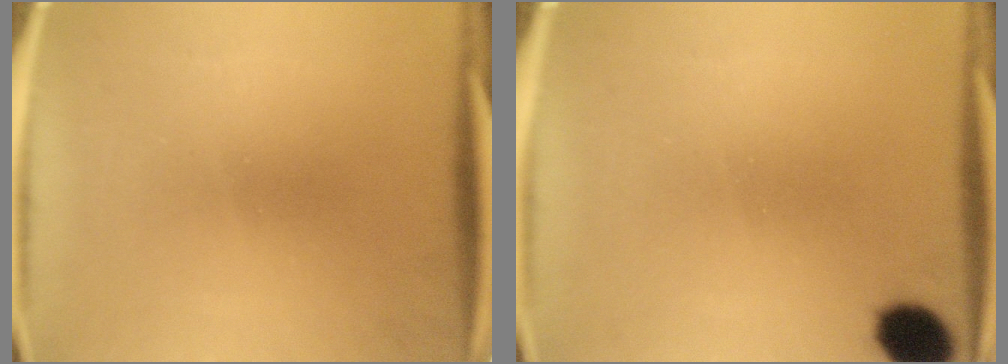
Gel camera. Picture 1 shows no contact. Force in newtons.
{"total": 7.0}